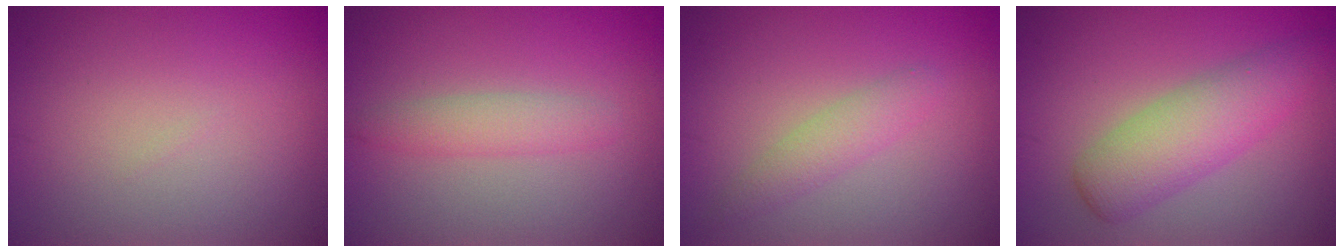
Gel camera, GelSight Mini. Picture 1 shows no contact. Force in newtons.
{"total": 2.1, "press": 2.1, "slide": 0.1}
{"total": 2.0, "press": 2.0, "slide": 0.1}
{"total": 5.0, "press": 5.0, "slide": 0.2}